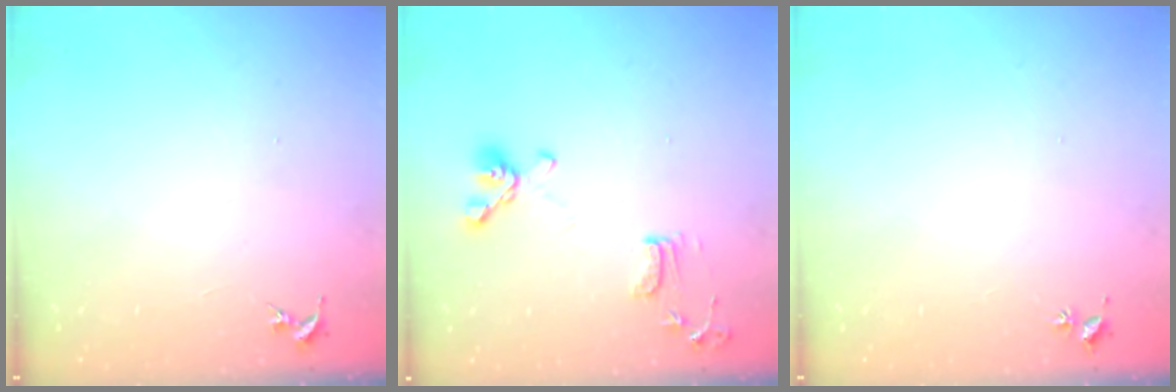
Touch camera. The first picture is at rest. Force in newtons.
{"total": 11.2, "press": 11.0, "slide": 2.0}
{"total": 2.0, "press": 2.0, "slide": 0.3}